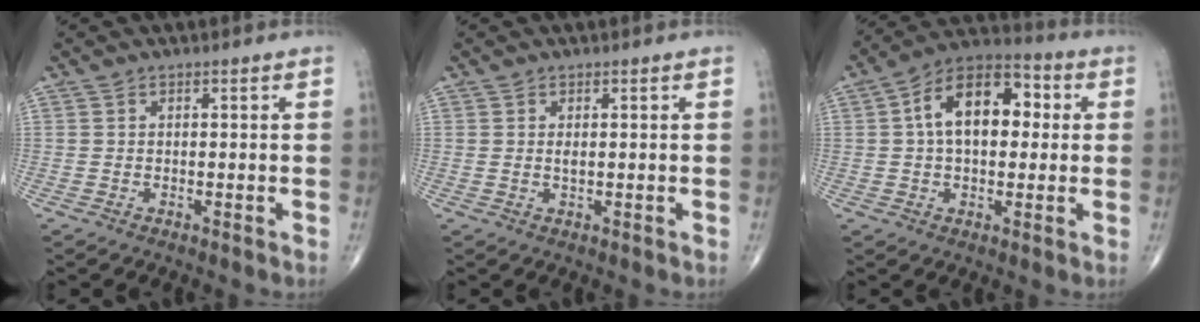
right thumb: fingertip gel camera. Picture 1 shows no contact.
{"total": 1.0, "force": [0.2, 0.4, 0.9], "torque": [-0.019, -0.003, 0.006]}
{"total": 14.6, "force": [2.3, 8.6, 11.5], "torque": [-0.168, 0.031, 0.027]}